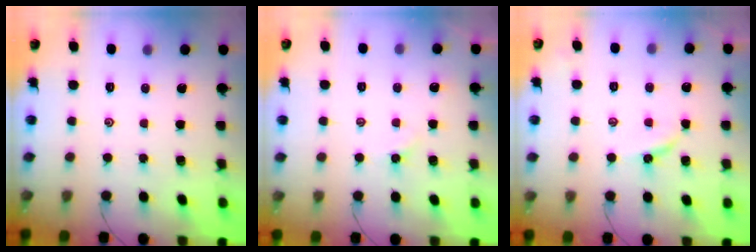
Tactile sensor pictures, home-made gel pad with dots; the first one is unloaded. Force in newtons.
{"total": 3.3, "press": 3.3, "slide": 0.5}
{"total": 3.3, "press": 3.3, "slide": 0.6}